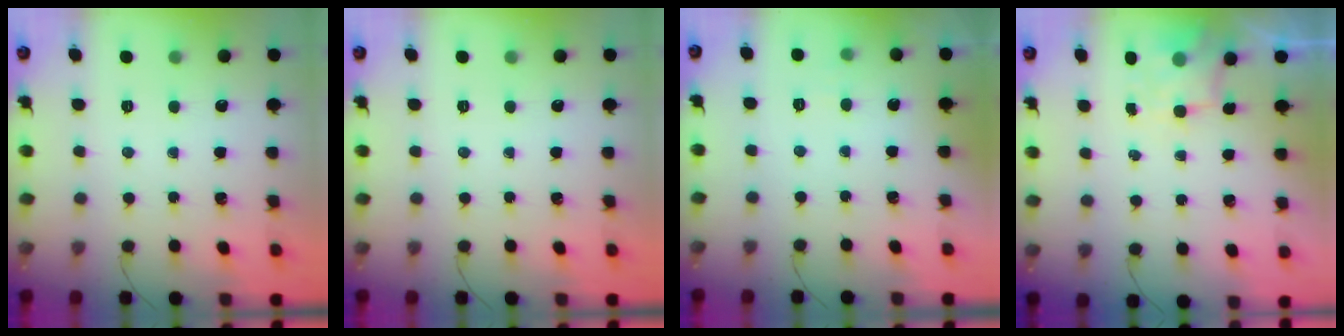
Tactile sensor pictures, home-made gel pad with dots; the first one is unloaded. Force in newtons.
{"total": 0.0}
{"total": 2.6, "press": 2.1, "slide": 1.5}
{"total": 4.0, "press": 3.9, "slide": 0.9}